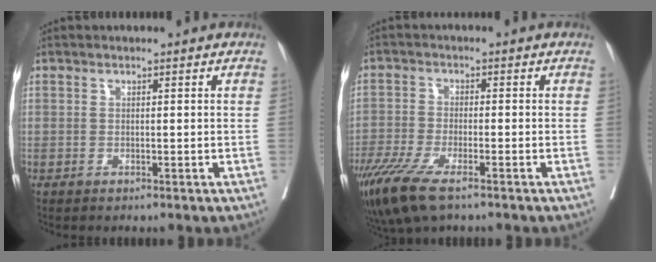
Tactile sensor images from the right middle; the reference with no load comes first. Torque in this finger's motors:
{"motor_torque": [1.11, -1.04, 0.23, 0.08]}